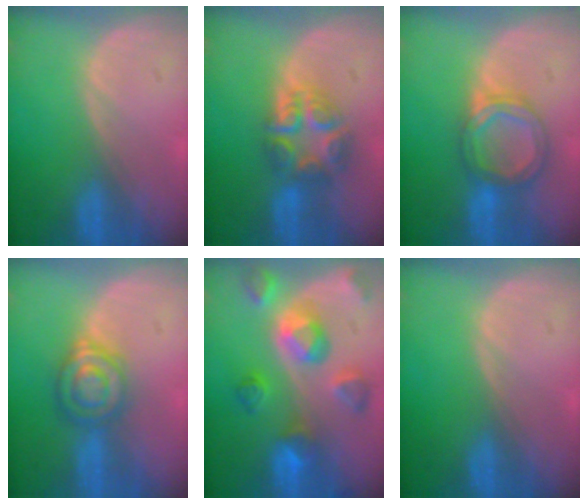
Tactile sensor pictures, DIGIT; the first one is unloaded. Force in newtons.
{"total": 7.8, "press": 6.7, "slide": 3.9}
{"total": 6.3, "press": 5.9, "slide": 2.3}
{"total": 6.0, "press": 5.7, "slide": 1.7}
{"total": 9.9, "press": 8.8, "slide": 4.6}
{"total": 0.0}